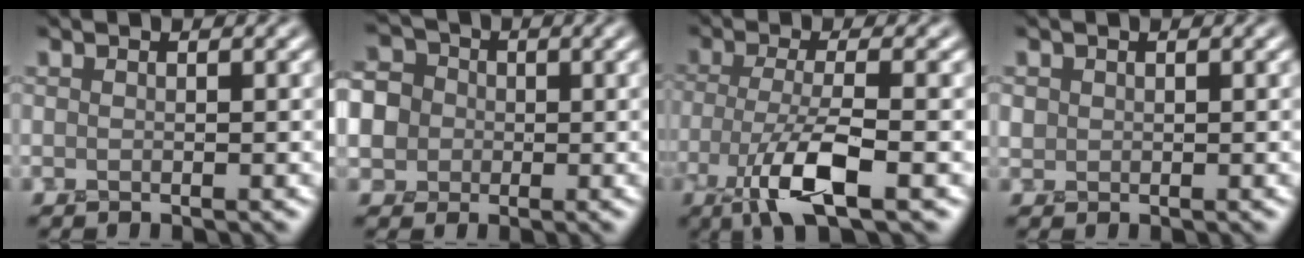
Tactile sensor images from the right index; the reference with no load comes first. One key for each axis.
{"total": 6.0, "fx": -0.1, "fy": 5.7, "fz": 1.9, "tx": -0.046, "ty": 0.034, "tz": -0.029}
{"total": 5.7, "fx": -2.5, "fy": 1.6, "fz": 4.9, "tx": -0.106, "ty": -0.005, "tz": -0.051}
{"total": 0.8, "fx": 0.4, "fy": 0.6, "fz": -0.4, "tx": 0.004, "ty": 0.004, "tz": 0.010}